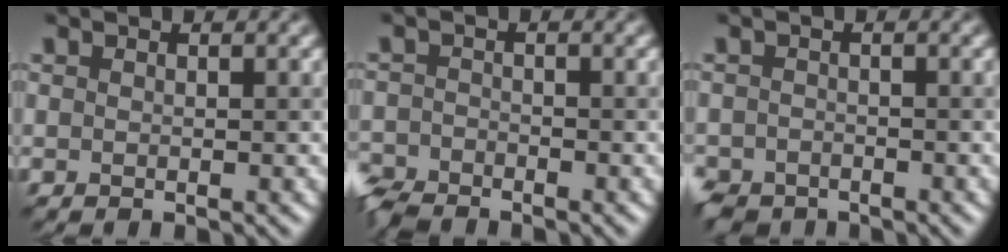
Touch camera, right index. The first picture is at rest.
{"total": 3.3, "force": [-3.0, 1.0, 0.8], "torque": [-0.019, -0.006, -0.073]}
{"total": 3.4, "force": [-2.8, 1.9, 0.6], "torque": [0.001, 0.001, -0.050]}